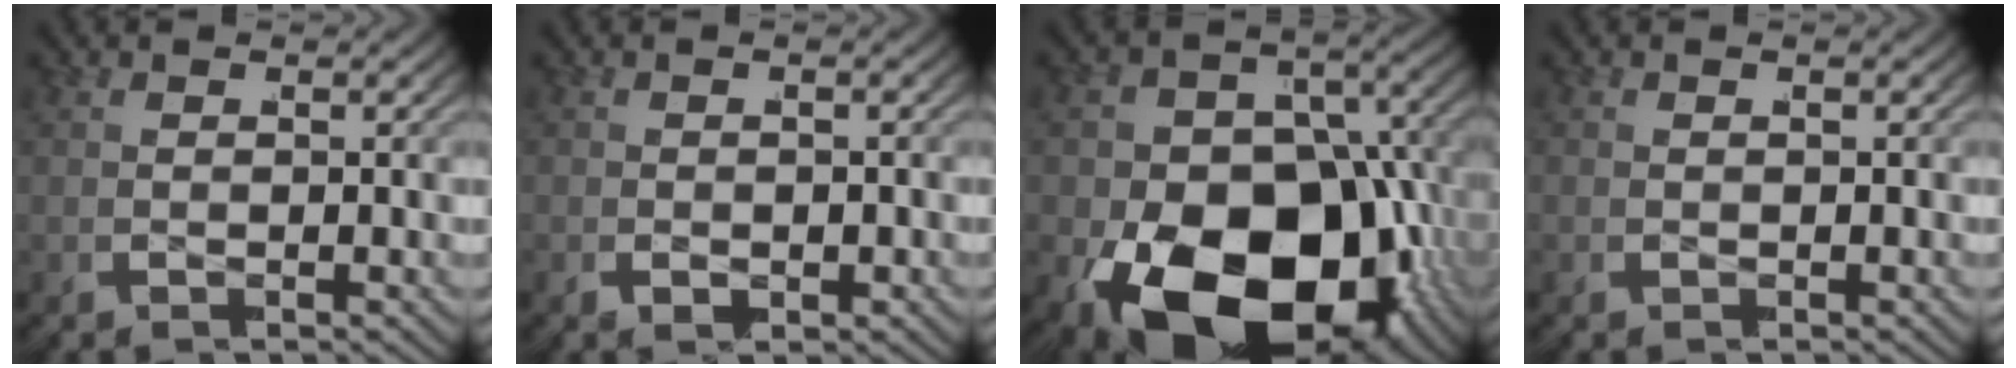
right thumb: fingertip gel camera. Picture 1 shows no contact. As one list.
[{"total": 0.9, "force": [-0.6, 0.6, 0.5], "torque": [-0.007, 0.000, -0.009]}, {"total": 24.2, "force": [-6.2, 16.1, 17.0], "torque": [-0.299, -0.076, -0.067]}, {"total": 0.0}]